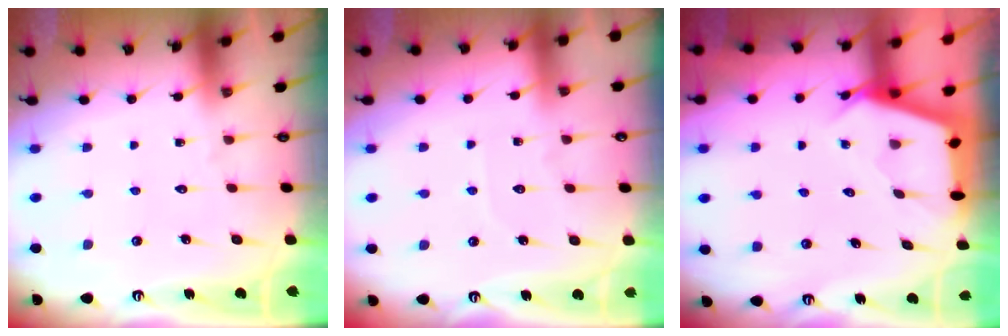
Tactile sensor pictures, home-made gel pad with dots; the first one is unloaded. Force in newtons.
{"total": 2.3, "press": 2.3, "slide": 0.4}
{"total": 2.8, "press": 2.7, "slide": 0.3}